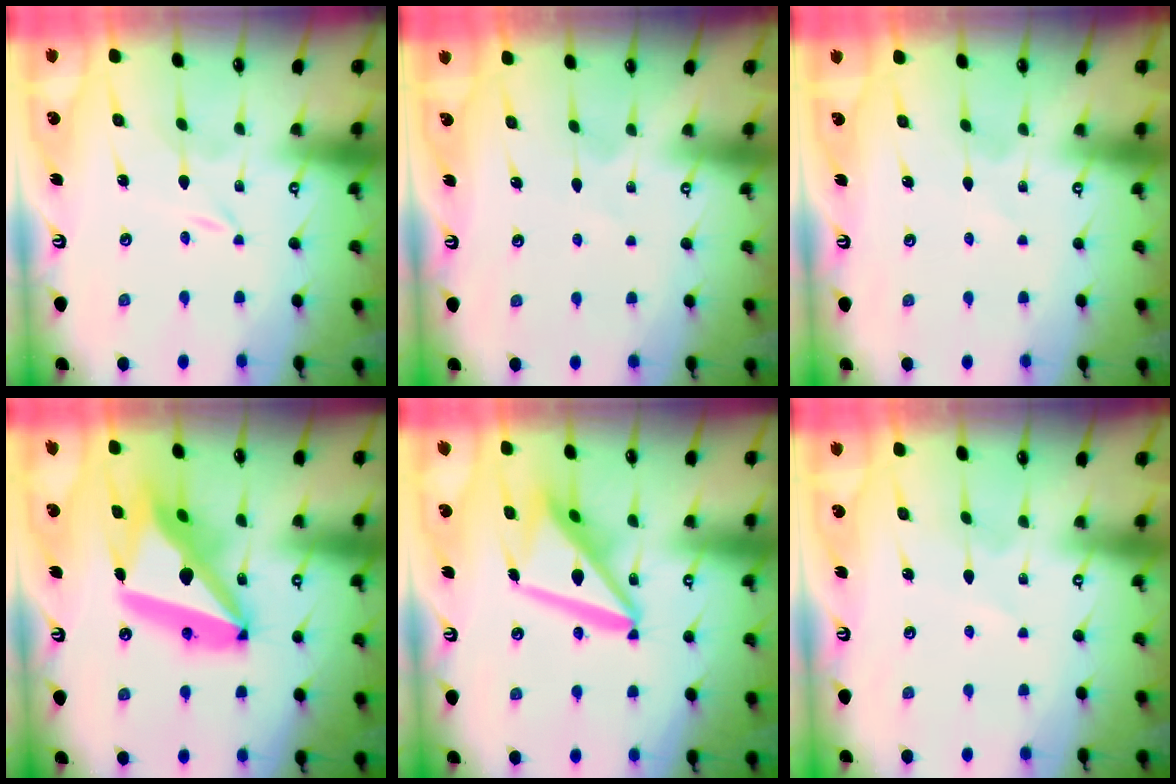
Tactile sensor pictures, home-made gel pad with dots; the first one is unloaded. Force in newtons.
{"total": 3.1, "press": 3.0, "slide": 0.3}
{"total": 1.2, "press": 1.1, "slide": 0.2}
{"total": 23.8, "press": 23.6, "slide": 3.0}
{"total": 17.1, "press": 17.0, "slide": 2.2}
{"total": 3.6, "press": 3.6, "slide": 0.4}